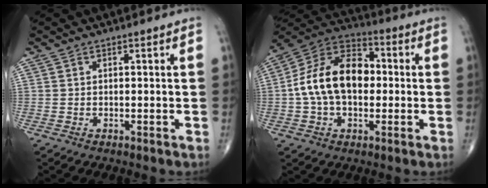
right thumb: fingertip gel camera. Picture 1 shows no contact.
{"total": 16.7, "force": [0.1, 10.7, 12.8], "torque": [-0.210, 0.034, -0.010]}